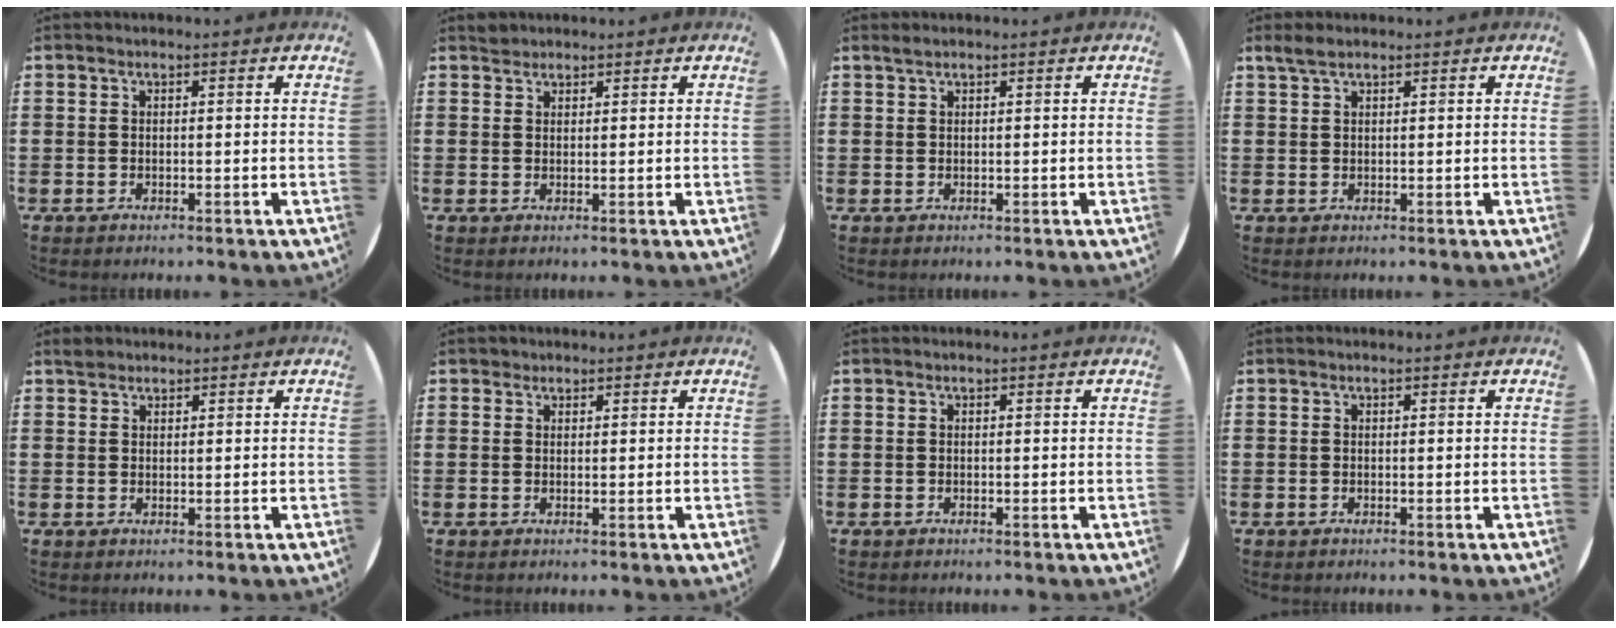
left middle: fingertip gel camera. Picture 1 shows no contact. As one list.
[{"total": 1.1, "force": [1.1, 0.3, -0.2], "torque": [0.003, 0.003, 0.021]}, {"total": 0.5, "force": [0.5, 0.0, 0.1], "torque": [-0.003, 0.001, 0.009]}, {"total": 1.7, "force": [1.4, 0.5, 0.8], "torque": [-0.017, 0.005, 0.025]}, {"total": 1.0, "force": [1.0, 0.4, 0.0], "torque": [0.006, 0.001, 0.016]}, {"total": 0.9, "force": [0.8, 0.5, -0.1], "torque": [0.010, 0.000, 0.013]}, {"total": 0.0}, {"total": 0.0}]